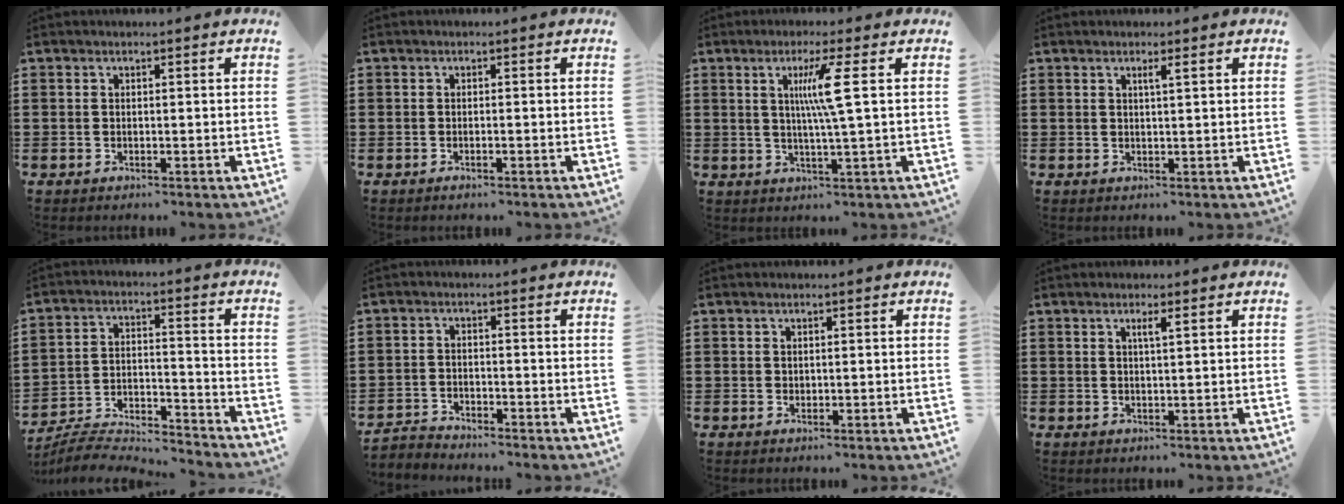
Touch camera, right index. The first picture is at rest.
{"total": 0.6, "force": [-0.4, 0.0, 0.4], "torque": [-0.009, -0.002, -0.007]}
{"total": 6.4, "force": [1.5, -0.8, 6.2], "torque": [-0.123, -0.006, 0.018]}
{"total": 1.0, "force": [0.3, 0.0, 1.0], "torque": [-0.018, -0.001, 0.004]}
{"total": 6.5, "force": [-6.3, 0.4, 1.2], "torque": [-0.028, -0.002, -0.128]}
{"total": 2.7, "force": [-2.7, 0.2, -0.2], "torque": [-0.003, 0.001, -0.058]}
{"total": 0.6, "force": [0.2, 0.6, 0.2], "torque": [-0.006, 0.004, 0.005]}
{"total": 1.3, "force": [0.5, 0.0, 1.2], "torque": [-0.024, 0.000, 0.006]}